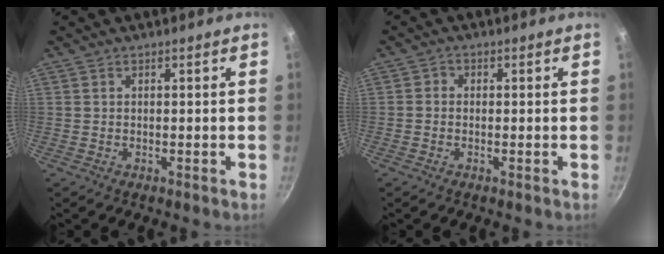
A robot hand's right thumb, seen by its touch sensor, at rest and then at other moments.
{"total": 1.2, "force": [-0.4, 1.0, 0.5], "torque": [-0.008, 0.006, -0.011]}